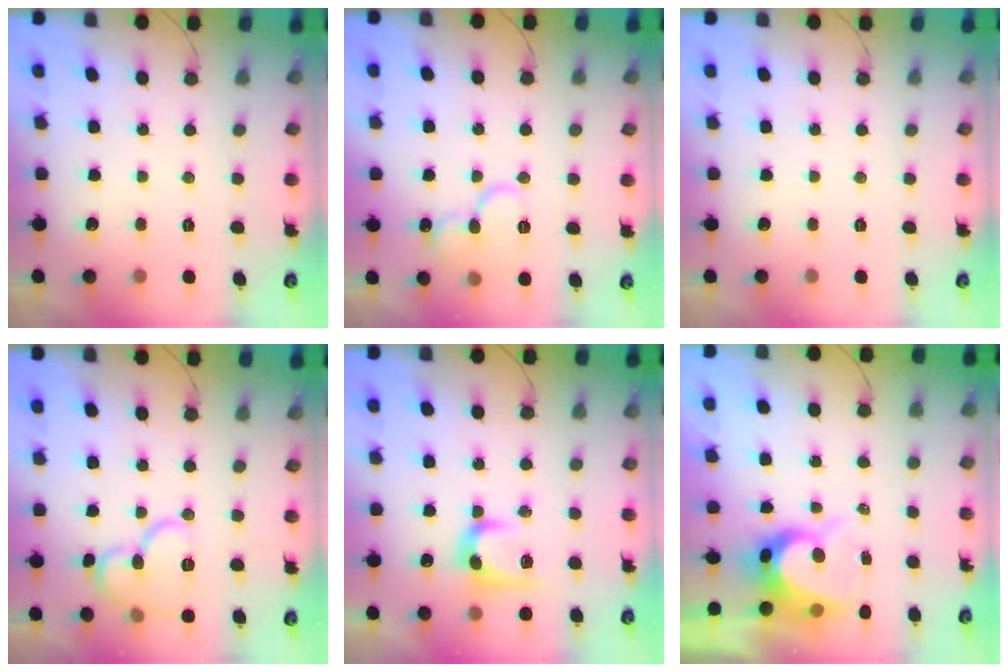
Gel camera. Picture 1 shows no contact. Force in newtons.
{"total": 12.2, "press": 12.0, "slide": 1.9}
{"total": 0.0}
{"total": 12.0, "press": 11.9, "slide": 0.9}
{"total": 11.9, "press": 11.9, "slide": 0.8}
{"total": 9.0, "press": 9.0, "slide": 0.7}